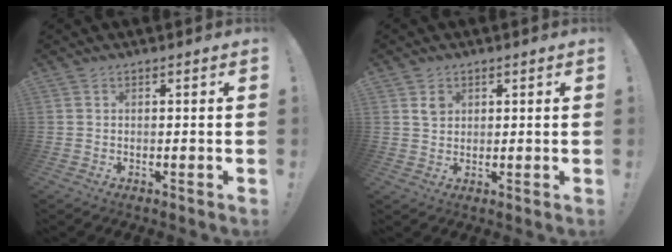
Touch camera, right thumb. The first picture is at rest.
{"total": 3.0, "force": [1.7, 2.4, 0.8], "torque": [0.002, -0.008, 0.028]}